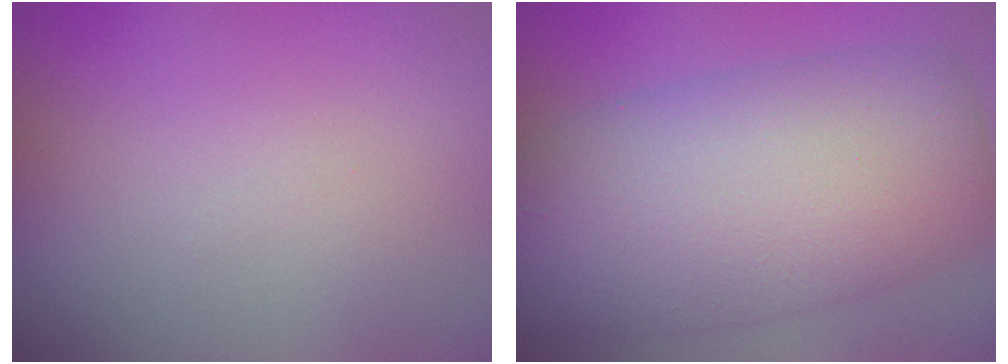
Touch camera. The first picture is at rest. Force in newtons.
{"total": 11.9, "press": 11.9, "slide": 0.4}